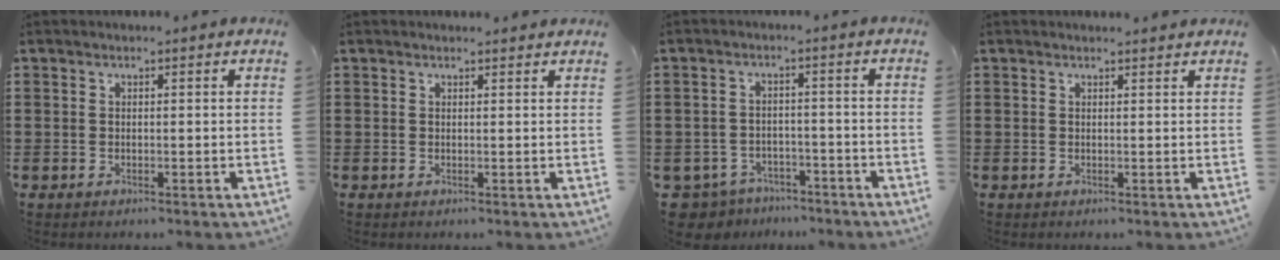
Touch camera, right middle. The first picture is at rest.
{"total": 0.6, "force": [0.6, 0.0, 0.2], "torque": [0.003, -0.004, 0.010]}
{"total": 3.8, "force": [-3.7, 1.2, 0.0], "torque": [-0.023, -0.001, -0.083]}
{"total": 0.8, "force": [0.7, 0.0, 0.2], "torque": [0.003, -0.003, 0.012]}